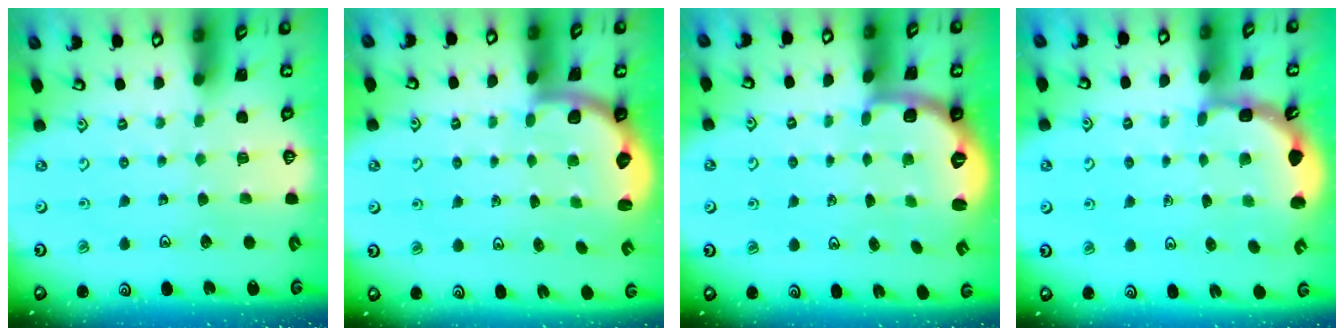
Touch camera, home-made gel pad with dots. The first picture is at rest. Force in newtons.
{"total": 2.6, "press": 2.3, "slide": 1.2}
{"total": 2.6, "press": 1.4, "slide": 2.2}
{"total": 2.3, "press": 2.1, "slide": 0.9}